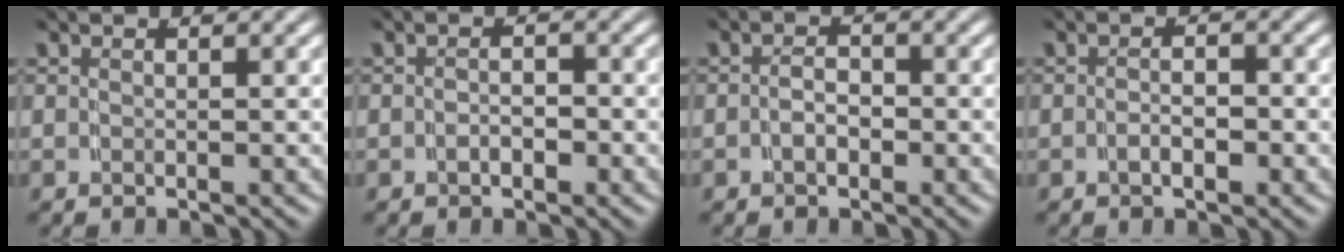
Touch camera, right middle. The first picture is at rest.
{"total": 1.5, "force": [-1.1, 0.5, 0.9], "torque": [-0.011, -0.001, -0.018]}
{"total": 1.8, "force": [-1.1, 0.8, 1.2], "torque": [-0.026, -0.008, -0.015]}
{"total": 2.0, "force": [-1.3, 0.4, 1.4], "torque": [-0.020, -0.003, -0.020]}